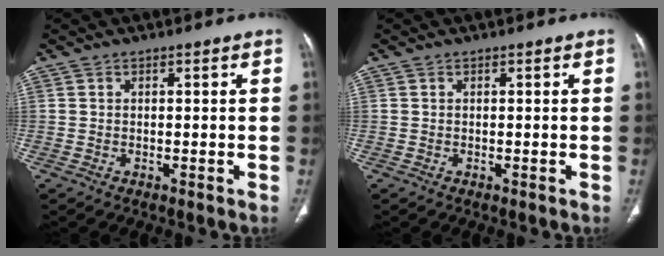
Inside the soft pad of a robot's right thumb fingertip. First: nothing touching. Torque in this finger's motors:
{"motor_torque": [0.09, 0.09, 0.00, 0.00, 0.00]}